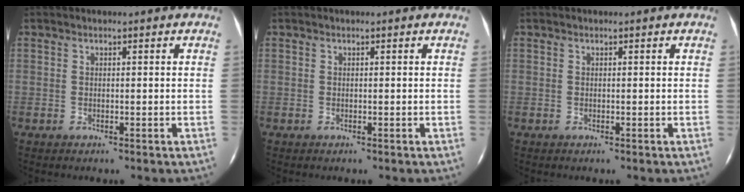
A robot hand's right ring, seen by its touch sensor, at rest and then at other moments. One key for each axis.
{"total": 0.0}
{"total": 0.0}